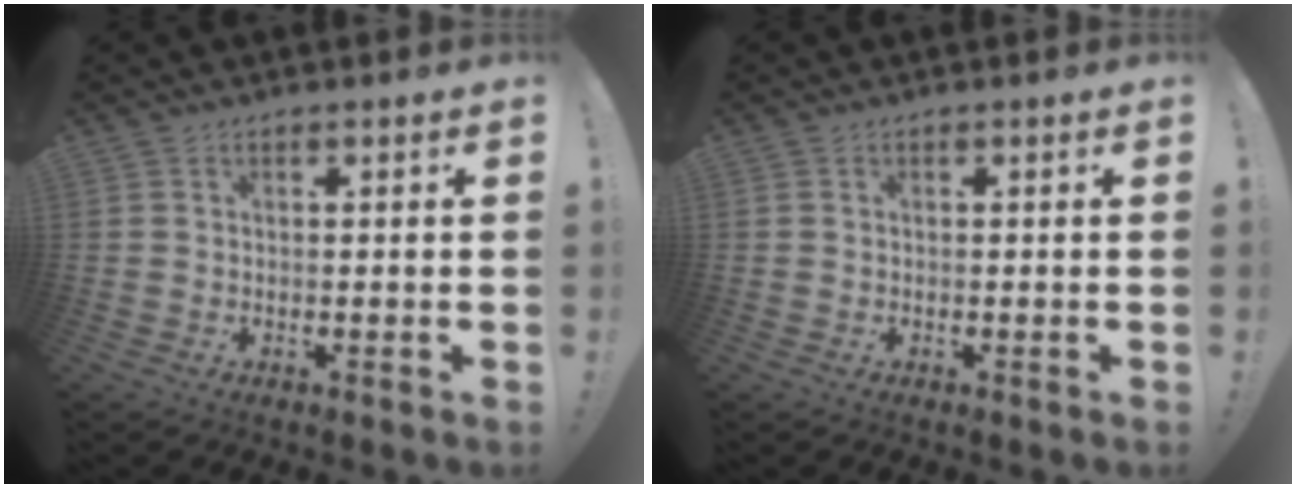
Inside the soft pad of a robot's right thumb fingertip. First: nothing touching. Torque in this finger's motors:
{"motor_torque": [-0.07, 0.13, 0.21, -0.24, 0.08]}